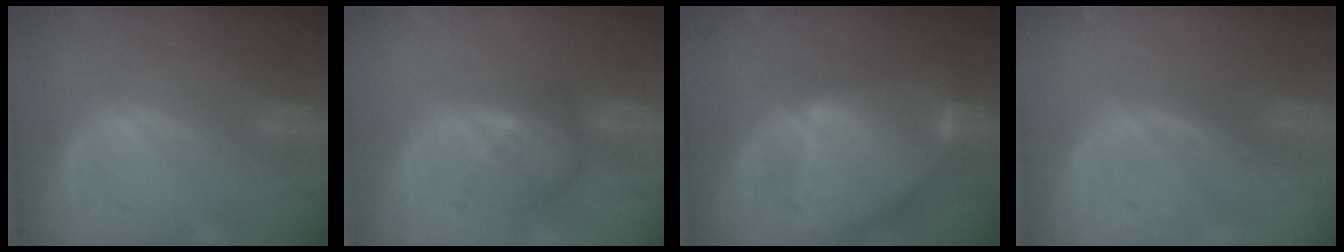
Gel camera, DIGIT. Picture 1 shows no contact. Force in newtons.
{"total": 4.3, "press": 3.8, "slide": 1.9}
{"total": 9.5, "press": 8.2, "slide": 4.8}
{"total": 0.0}